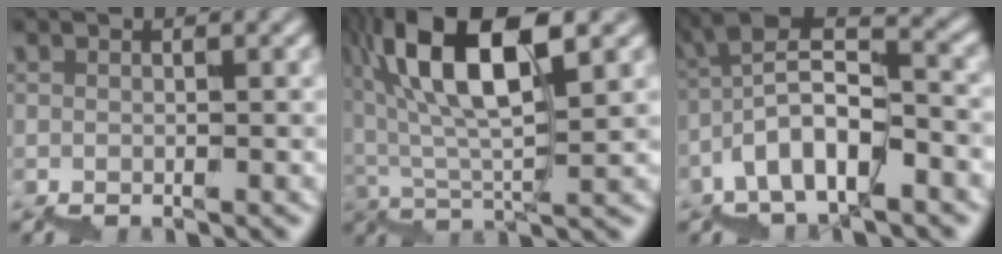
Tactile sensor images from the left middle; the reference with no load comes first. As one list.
[{"total": 9.8, "force": [5.3, 2.5, 7.9], "torque": [-0.139, 0.024, 0.098]}, {"total": 7.7, "force": [-2.0, 3.4, 6.6], "torque": [-0.122, 0.028, -0.032]}]